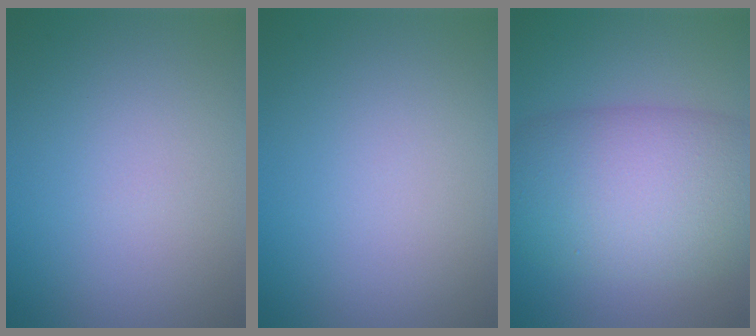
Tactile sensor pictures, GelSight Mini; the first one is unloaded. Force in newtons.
{"total": 0.0}
{"total": 10.7, "press": 10.7, "slide": 0.1}